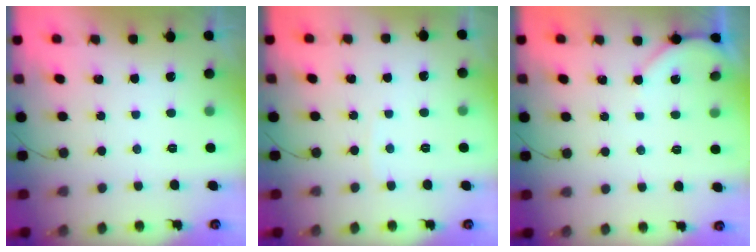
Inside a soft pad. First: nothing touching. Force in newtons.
{"total": 2.2, "press": 2.2, "slide": 0.2}
{"total": 2.3, "press": 2.2, "slide": 0.4}